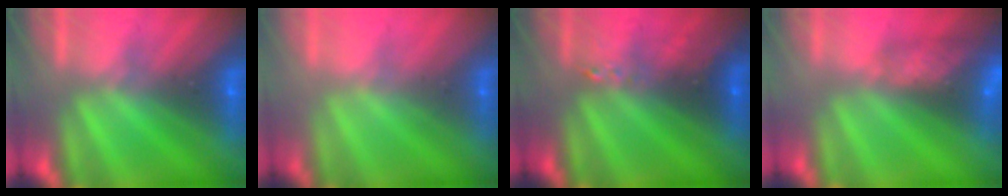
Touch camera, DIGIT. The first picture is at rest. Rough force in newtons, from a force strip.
{"total": 2.1}
{"total": 2.5}
{"total": 10.8}